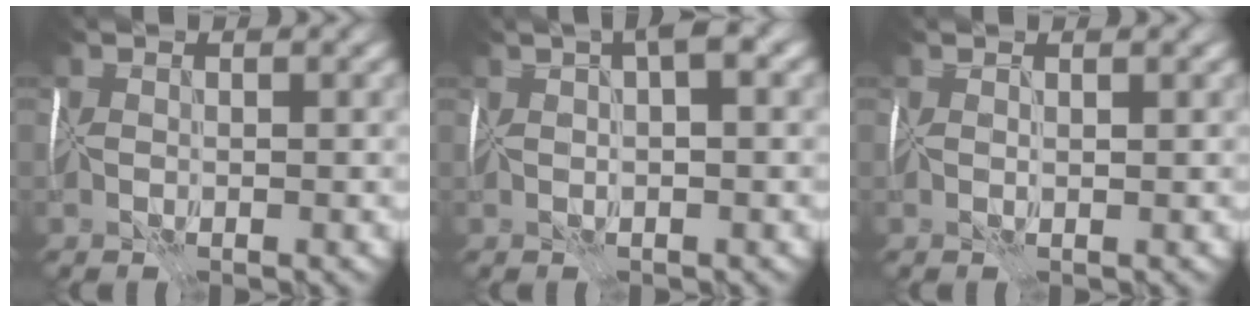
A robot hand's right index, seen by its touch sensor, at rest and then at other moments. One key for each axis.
{"total": 3.2, "fx": 2.1, "fy": 0.3, "fz": 2.4, "tx": -0.029, "ty": 0.019, "tz": 0.033}
{"total": 1.4, "fx": 1.4, "fy": -0.1, "fz": 0.3, "tx": 0.003, "ty": 0.006, "tz": 0.026}